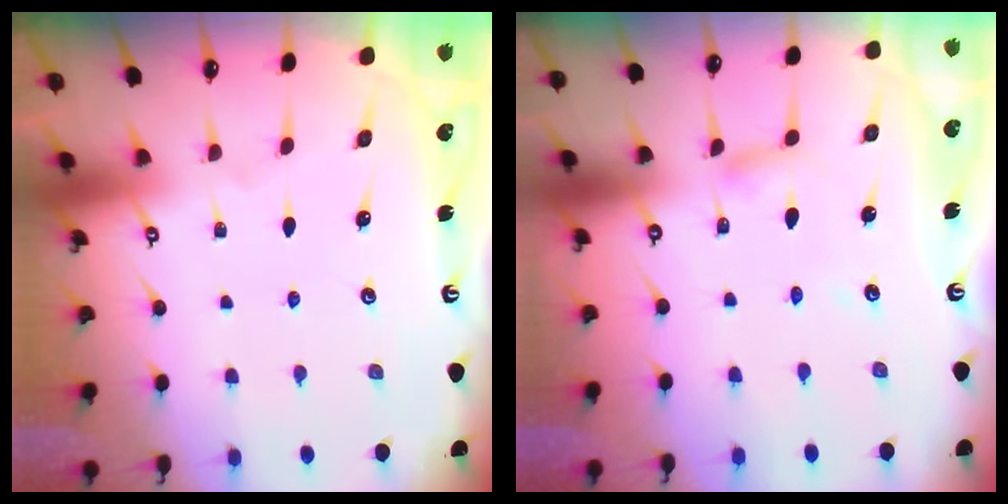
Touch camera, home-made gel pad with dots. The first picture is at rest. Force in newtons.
{"total": 2.8, "press": 2.7, "slide": 0.3}